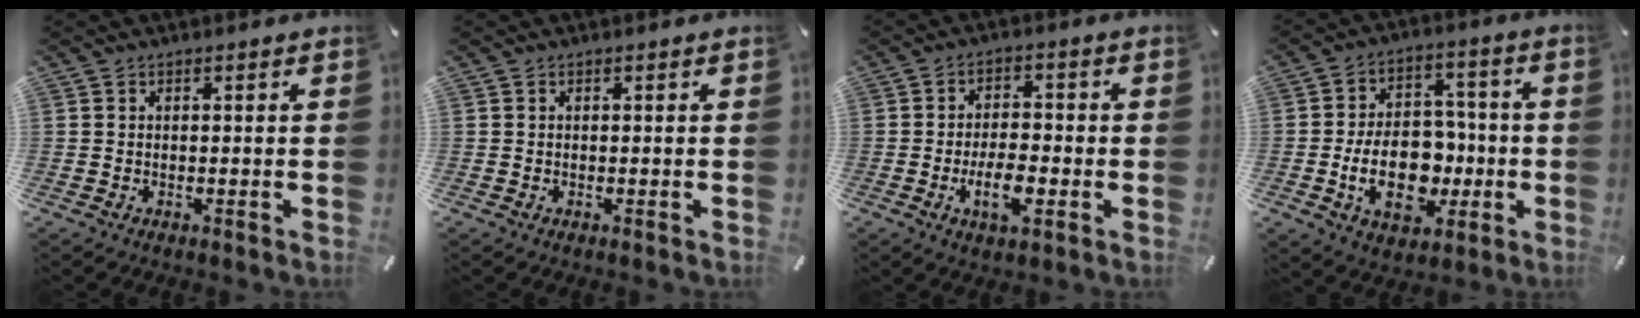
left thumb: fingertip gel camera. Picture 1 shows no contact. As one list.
[{"total": 0.0}, {"total": 7.8, "force": [-2.7, 4.3, 5.9], "torque": [-0.097, 0.002, -0.051]}, {"total": 15.9, "force": [-3.8, 11.0, 10.9], "torque": [-0.192, 0.005, -0.064]}]